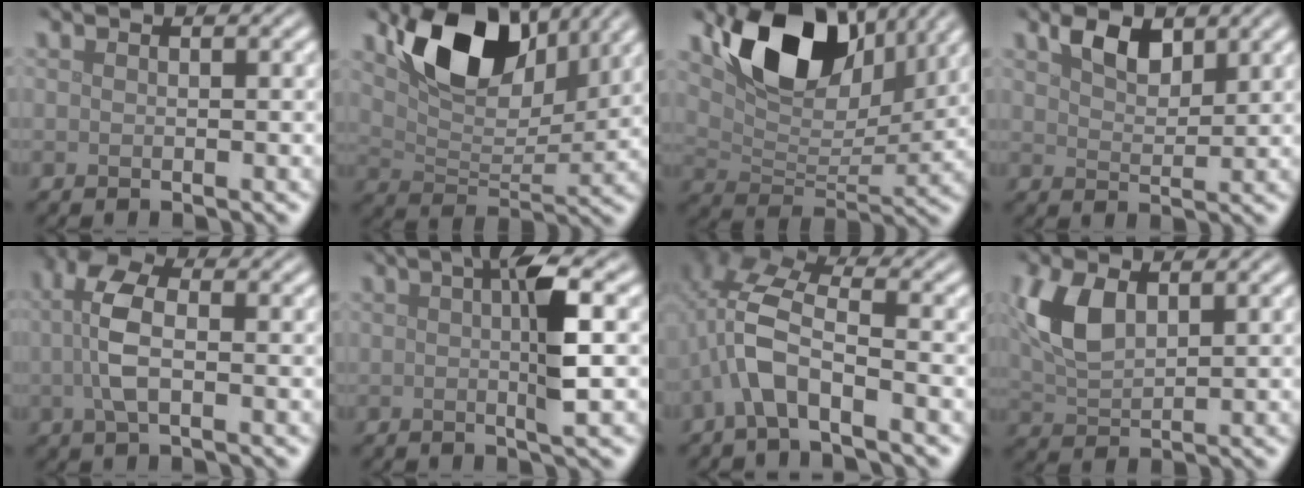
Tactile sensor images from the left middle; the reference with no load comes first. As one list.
[{"total": 9.6, "force": [5.5, 5.1, 5.9], "torque": [-0.104, -0.003, 0.100]}, {"total": 10.7, "force": [6.3, 5.8, 6.5], "torque": [-0.114, -0.005, 0.115]}, {"total": 3.2, "force": [2.2, 1.5, 1.8], "torque": [-0.040, 0.002, 0.040]}, {"total": 4.7, "force": [0.3, 2.3, 4.1], "torque": [-0.093, 0.007, -0.001]}, {"total": 4.6, "force": [0.6, 0.5, 4.5], "torque": [-0.080, 0.005, 0.012]}, {"total": 6.0, "force": [-2.1, 2.5, 5.0], "torque": [-0.112, 0.013, -0.050]}, {"total": 5.5, "force": [2.0, 3.0, 4.2], "torque": [-0.101, 0.007, 0.039]}]